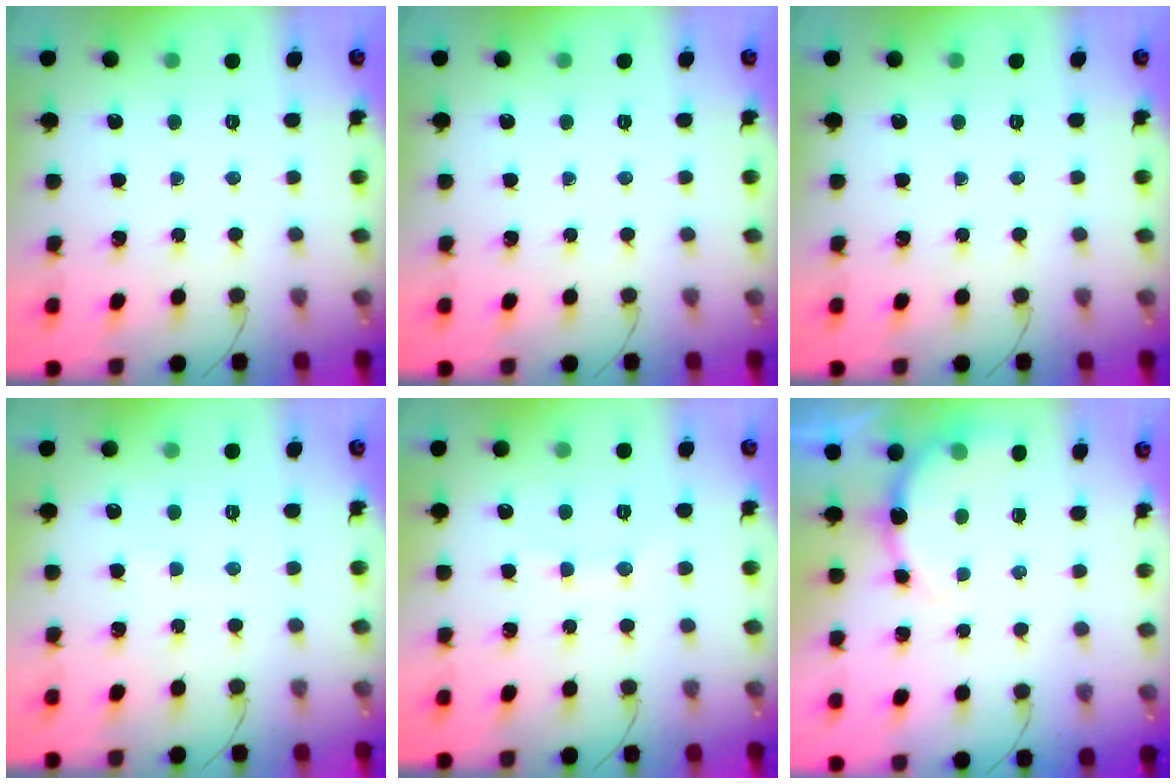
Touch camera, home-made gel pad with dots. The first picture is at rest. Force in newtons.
{"total": 0.0}
{"total": 0.0}
{"total": 4.0, "press": 3.9, "slide": 0.8}
{"total": 6.8, "press": 6.6, "slide": 1.3}
{"total": 5.6, "press": 5.6, "slide": 0.8}